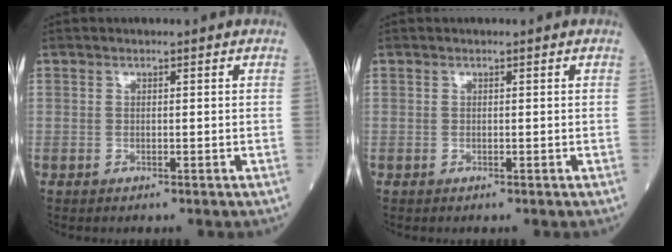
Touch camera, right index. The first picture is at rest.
{"total": 0.0}